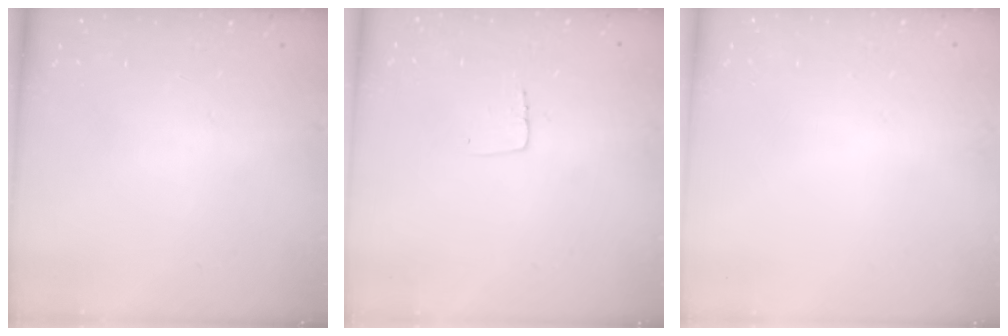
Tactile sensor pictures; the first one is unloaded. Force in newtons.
{"total": 4.0, "press": 4.0, "slide": 0.3}
{"total": 0.0}